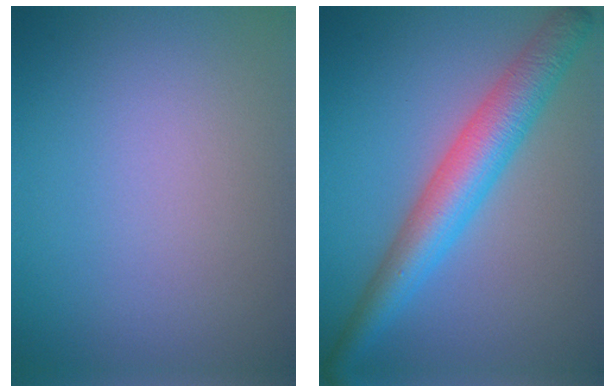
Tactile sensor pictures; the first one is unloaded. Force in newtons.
{"total": 5.8, "press": 5.8, "slide": 0.1}